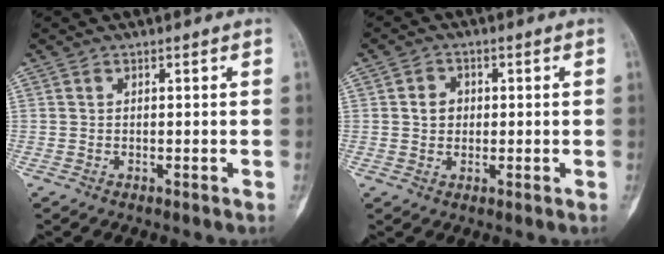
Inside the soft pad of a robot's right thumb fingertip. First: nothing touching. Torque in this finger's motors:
{"motor_torque": [-0.36, 0.36, 0.22, -0.18, -0.08]}